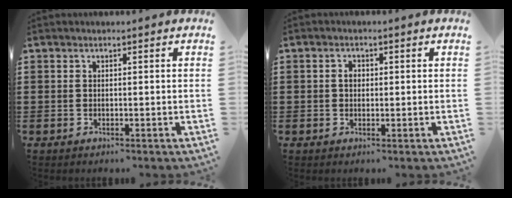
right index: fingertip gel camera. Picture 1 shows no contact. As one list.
[{"total": 1.7, "force": [0.1, 1.2, 1.2], "torque": [-0.025, 0.007, 0.002]}]